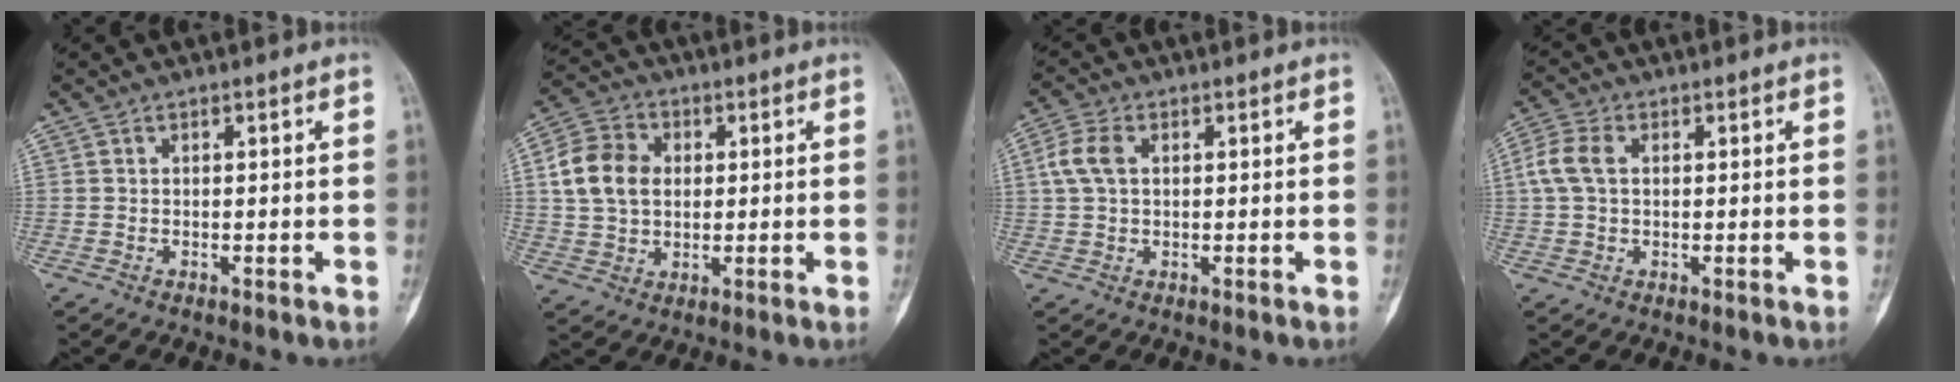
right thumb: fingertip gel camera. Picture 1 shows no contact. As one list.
[{"total": 10.5, "force": [1.6, 8.1, 6.5], "torque": [-0.104, 0.010, 0.024]}, {"total": 4.9, "force": [1.0, 3.1, 3.7], "torque": [-0.090, 0.011, 0.017]}, {"total": 5.3, "force": [0.7, 3.4, 3.9], "torque": [-0.103, 0.015, 0.010]}]